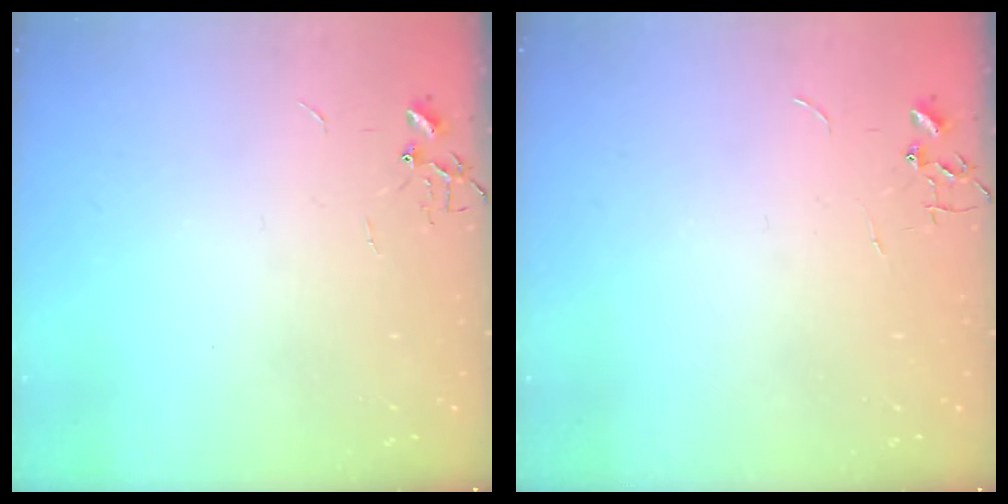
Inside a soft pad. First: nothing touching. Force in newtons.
{"total": 0.0}